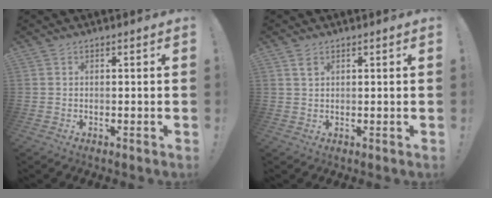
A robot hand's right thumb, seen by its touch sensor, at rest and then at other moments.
{"total": 1.7, "force": [1.0, 0.9, 1.0], "torque": [-0.008, -0.006, 0.016]}